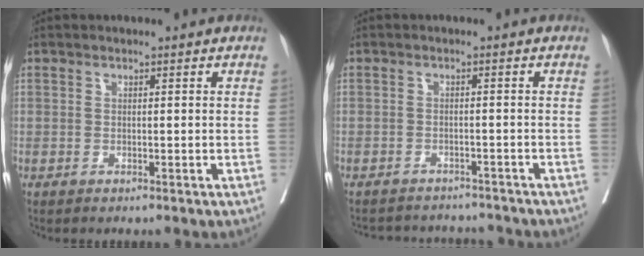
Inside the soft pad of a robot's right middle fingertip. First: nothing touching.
{"total": 7.7, "force": [-7.5, 1.9, 0.7], "torque": [-0.011, 0.012, -0.091]}